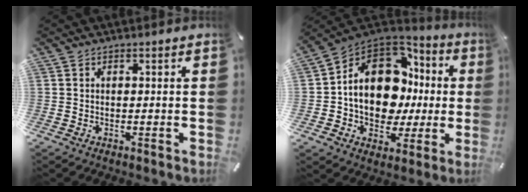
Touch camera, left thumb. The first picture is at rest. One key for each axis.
{"total": 17.6, "fx": 1.5, "fy": 13.0, "fz": 11.8, "tx": -0.210, "ty": -0.008, "tz": 0.023}